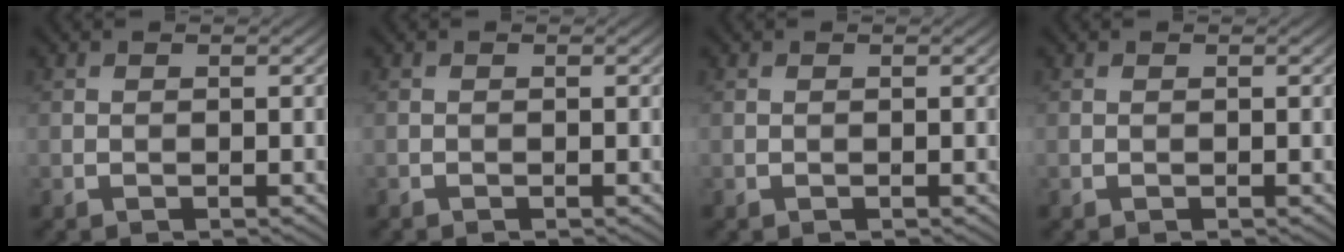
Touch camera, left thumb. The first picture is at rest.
{"total": 0.0}
{"total": 0.0}
{"total": 0.0}